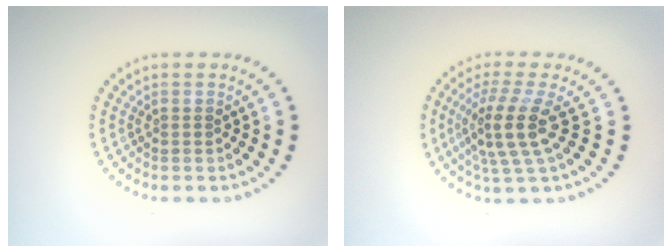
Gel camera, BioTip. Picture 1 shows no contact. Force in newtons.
{"total": 4.2, "press": 3.1, "slide": 2.7}